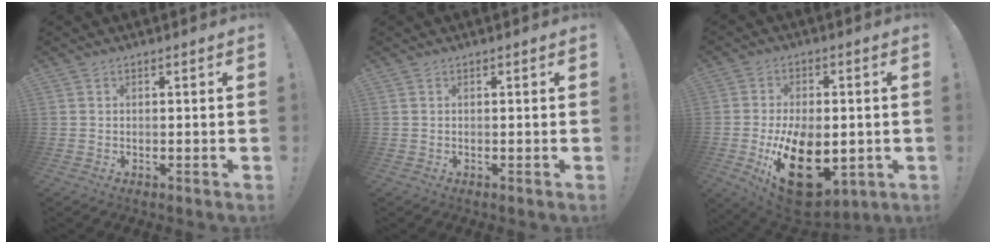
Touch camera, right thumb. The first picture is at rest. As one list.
[{"total": 0.0}, {"total": 21.7, "force": [-5.5, 12.9, 16.5], "torque": [-0.266, 0.014, -0.072]}]